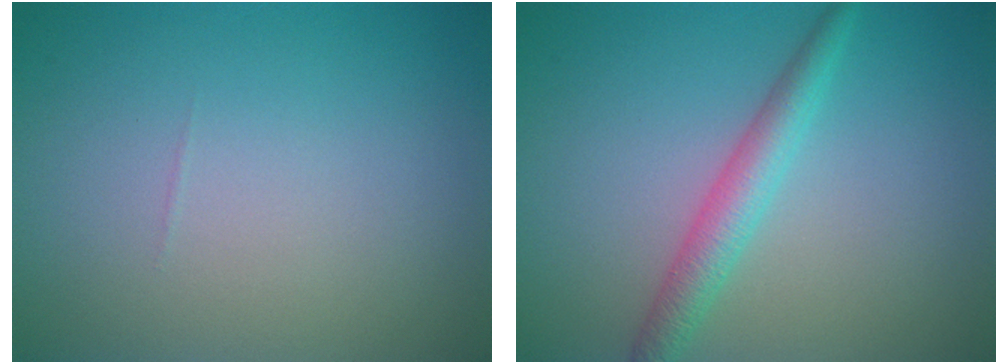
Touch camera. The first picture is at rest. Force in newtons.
{"total": 2.9, "press": 2.9, "slide": 0.0}